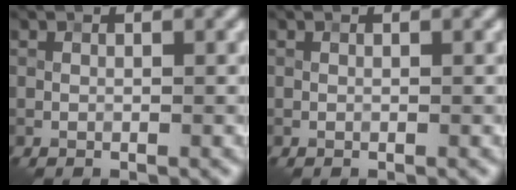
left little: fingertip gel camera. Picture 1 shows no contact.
{"total": 0.0}